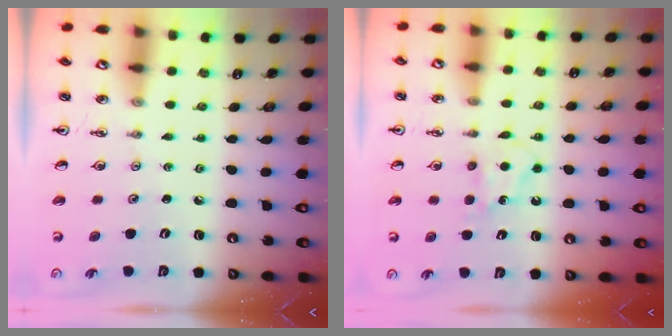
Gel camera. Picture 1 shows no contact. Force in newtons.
{"total": 5.5, "press": 5.5, "slide": 0.6}